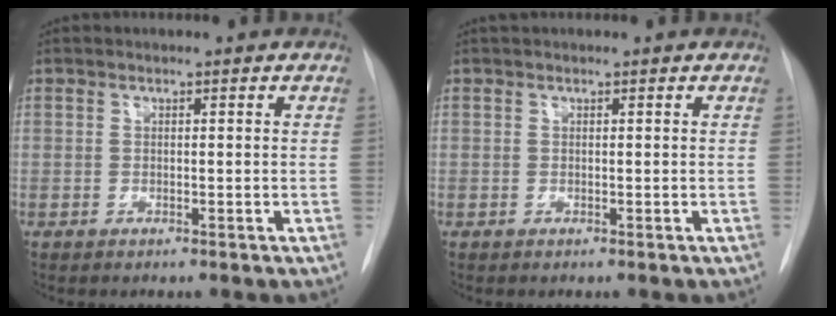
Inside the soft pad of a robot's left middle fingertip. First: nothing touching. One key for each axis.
{"total": 0.7, "fx": 0.7, "fy": 0.3, "fz": 0.2, "tx": -0.009, "ty": 0.021, "tz": 0.014}